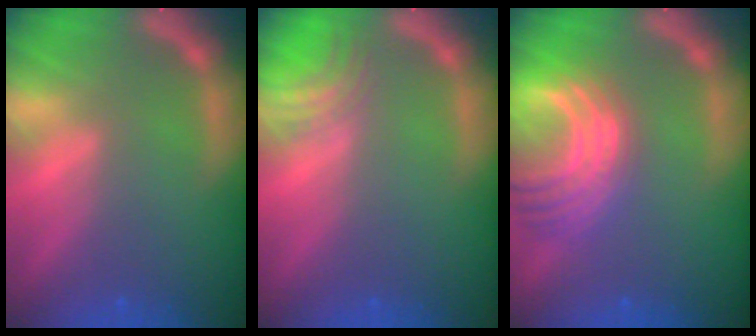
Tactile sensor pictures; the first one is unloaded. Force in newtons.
{"total": 3.0}
{"total": 9.5}